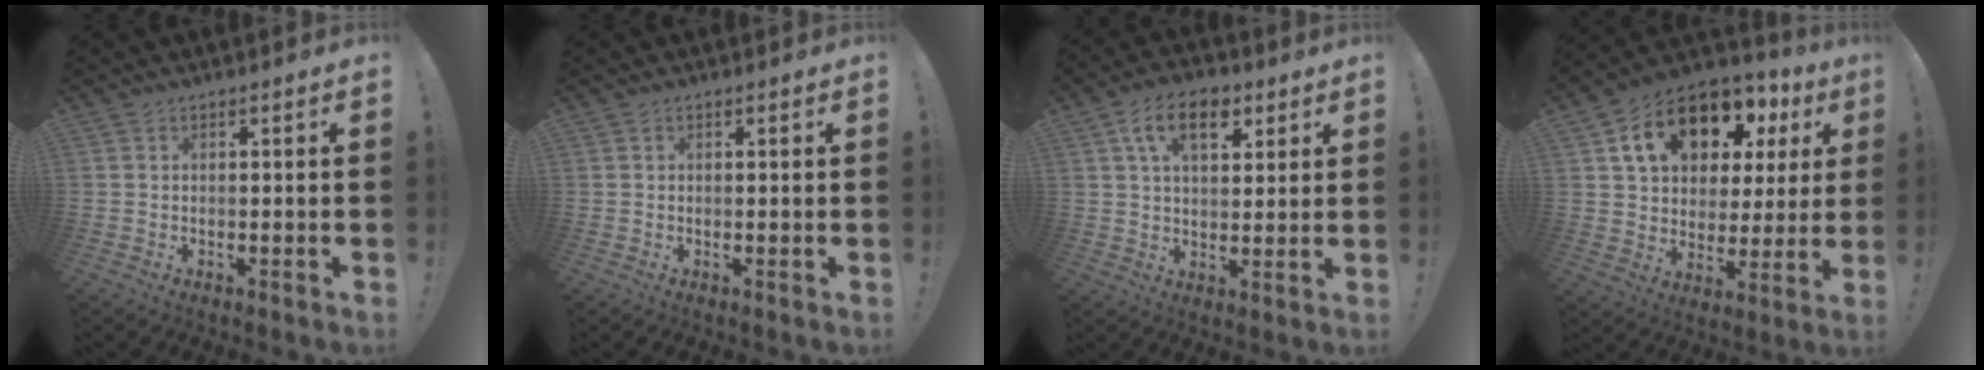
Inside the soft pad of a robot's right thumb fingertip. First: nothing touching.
{"total": 0.0}
{"total": 12.5, "force": [5.4, 7.2, 8.6], "torque": [-0.129, 0.000, 0.097]}
{"total": 16.9, "force": [8.9, 10.6, 9.8], "torque": [-0.164, -0.037, 0.167]}